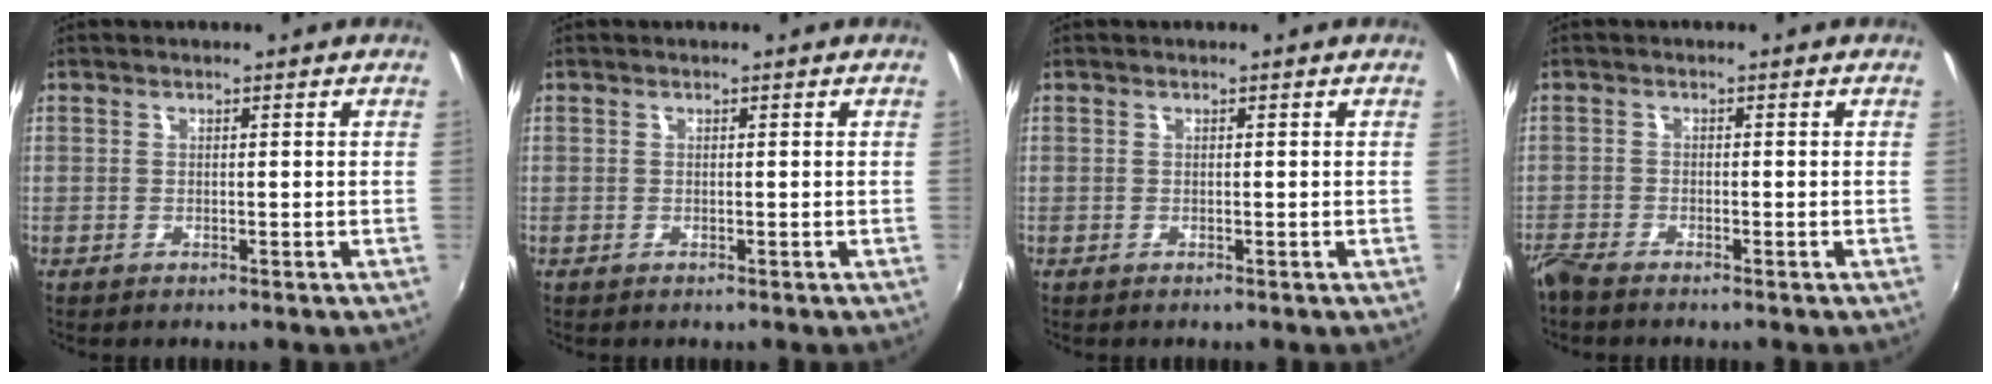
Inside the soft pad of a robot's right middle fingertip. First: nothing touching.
{"total": 0.0}
{"total": 0.0}
{"total": 3.4, "force": [-3.0, 0.4, 1.4], "torque": [-0.040, -0.015, -0.062]}